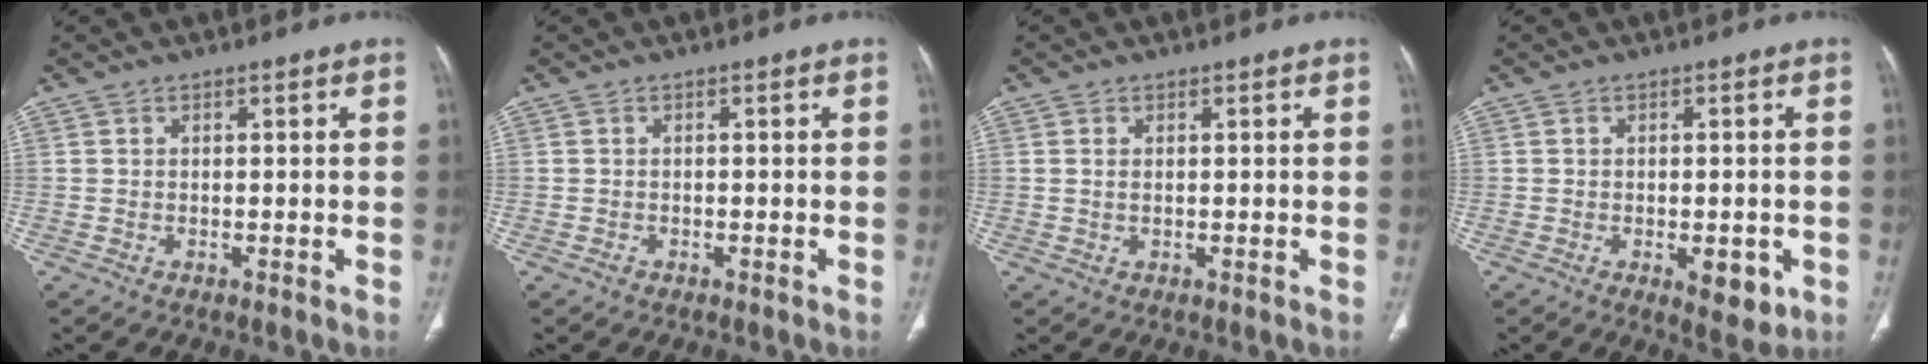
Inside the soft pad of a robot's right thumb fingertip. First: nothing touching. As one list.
[{"total": 0.6, "force": [-0.4, 0.5, 0.2], "torque": [-0.003, 0.002, -0.007]}, {"total": 0.9, "force": [0.2, 0.5, 0.7], "torque": [-0.019, 0.001, 0.008]}, {"total": 6.0, "force": [-1.9, 2.9, 5.0], "torque": [-0.052, -0.005, -0.015]}]